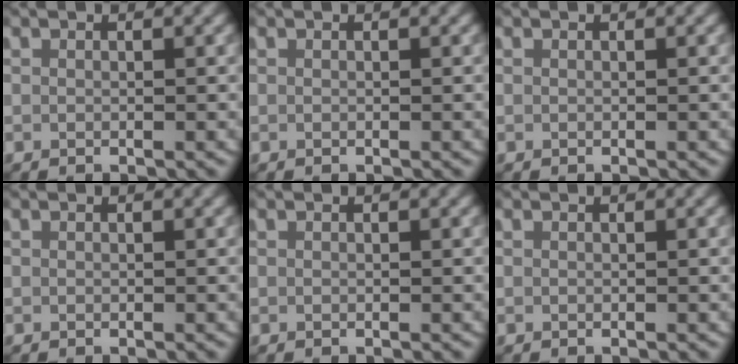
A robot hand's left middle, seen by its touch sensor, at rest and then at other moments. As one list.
[{"total": 0.0}, {"total": 0.0}, {"total": 0.0}, {"total": 0.0}, {"total": 0.0}]